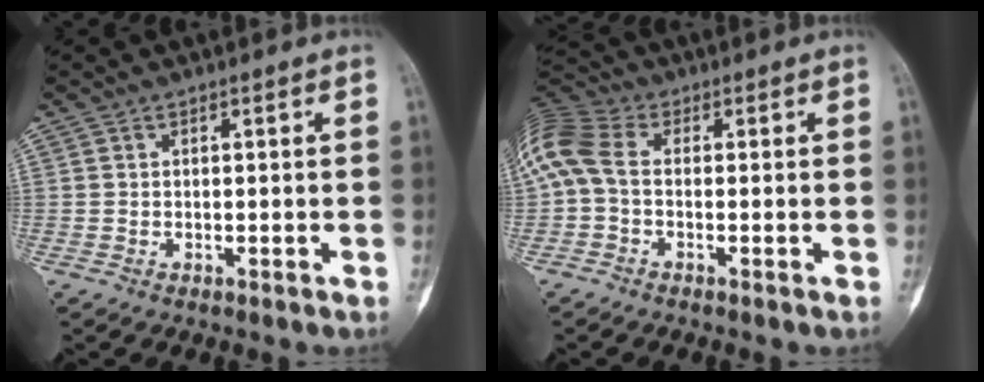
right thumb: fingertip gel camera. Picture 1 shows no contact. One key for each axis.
{"total": 10.7, "fx": 0.0, "fy": 6.9, "fz": 8.1, "tx": -0.193, "ty": 0.025, "tz": -0.012}